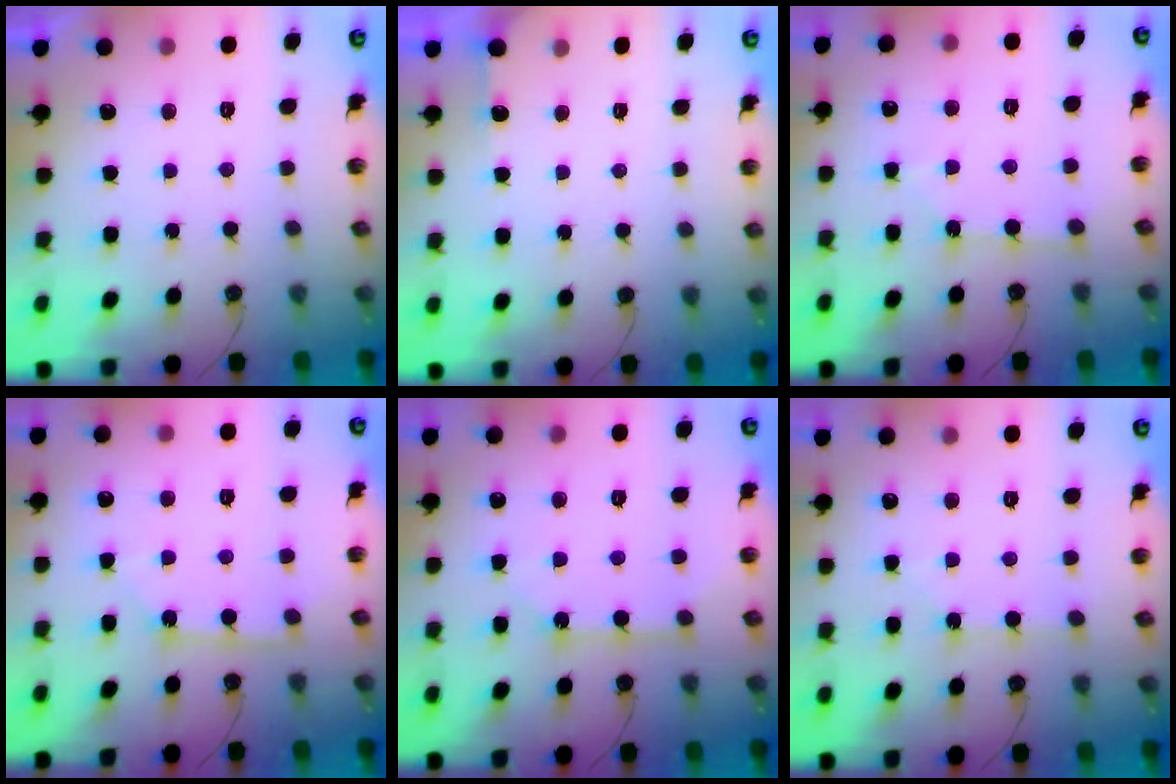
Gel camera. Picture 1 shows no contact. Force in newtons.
{"total": 3.2, "press": 3.2, "slide": 0.3}
{"total": 3.6, "press": 3.6, "slide": 0.4}
{"total": 3.3, "press": 3.3, "slide": 0.3}
{"total": 9.9, "press": 9.8, "slide": 0.8}
{"total": 1.1, "press": 1.1, "slide": 0.2}